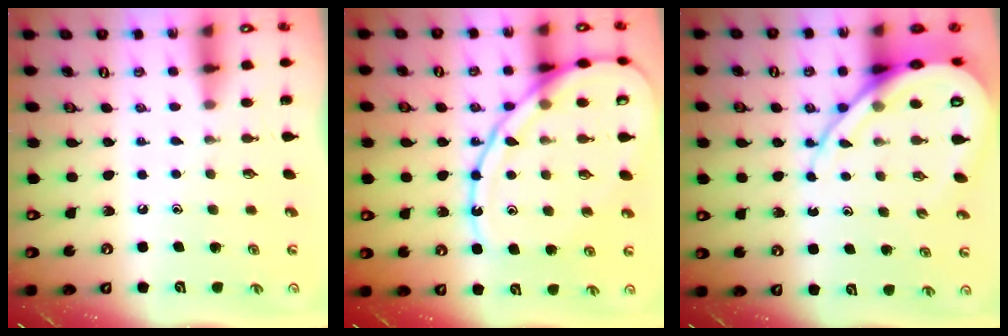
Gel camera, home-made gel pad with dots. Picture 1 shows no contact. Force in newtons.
{"total": 16.9, "press": 16.8, "slide": 1.8}
{"total": 13.4, "press": 13.3, "slide": 1.4}